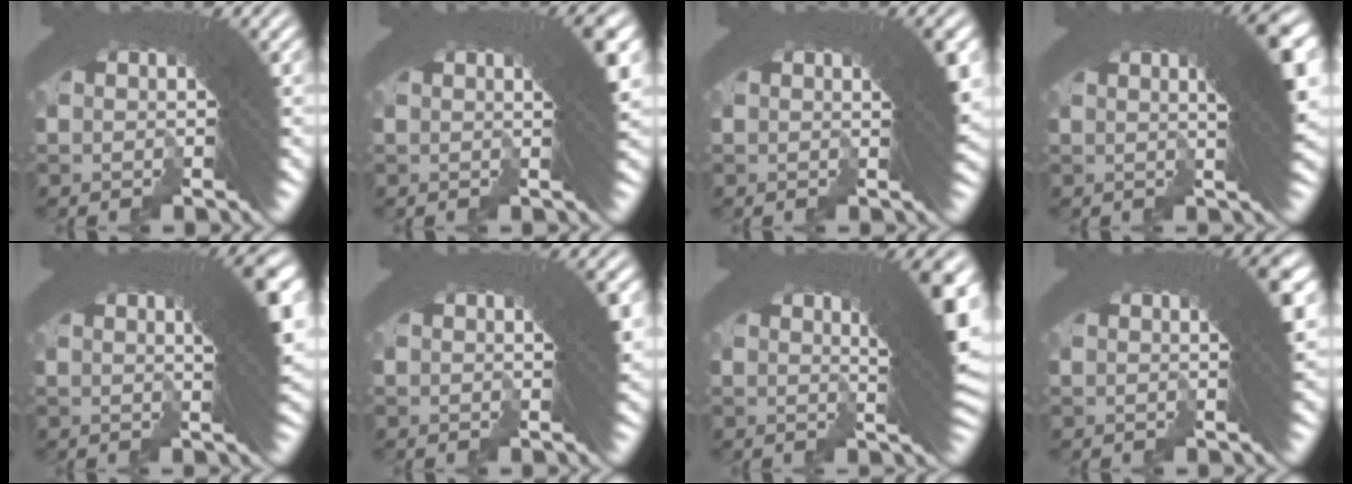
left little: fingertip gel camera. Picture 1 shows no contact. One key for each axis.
{"total": 3.8, "fx": 1.2, "fy": 0.5, "fz": 3.6, "tx": -0.034, "ty": 0.007, "tz": 0.016}
{"total": 2.9, "fx": 0.9, "fy": 0.3, "fz": 2.7, "tx": -0.031, "ty": 0.004, "tz": 0.012}
{"total": 7.3, "fx": 1.8, "fy": 1.6, "fz": 6.9, "tx": -0.082, "ty": 0.012, "tz": 0.024}
{"total": 6.6, "fx": 1.7, "fy": 1.4, "fz": 6.3, "tx": -0.073, "ty": 0.010, "tz": 0.023}
{"total": 1.9, "fx": 0.6, "fy": 0.2, "fz": 1.8, "tx": -0.023, "ty": 0.004, "tz": 0.007}
{"total": 7.0, "fx": 1.9, "fy": 1.4, "fz": 6.6, "tx": -0.073, "ty": 0.011, "tz": 0.023}
{"total": 4.0, "fx": 1.2, "fy": 0.6, "fz": 3.8, "tx": -0.038, "ty": 0.010, "tz": 0.015}